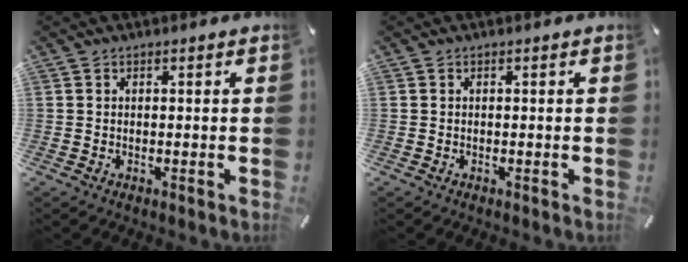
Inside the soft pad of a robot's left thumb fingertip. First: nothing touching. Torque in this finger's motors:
{"motor_torque": [-0.22, 0.06, -0.21, 0.13, 0.00]}